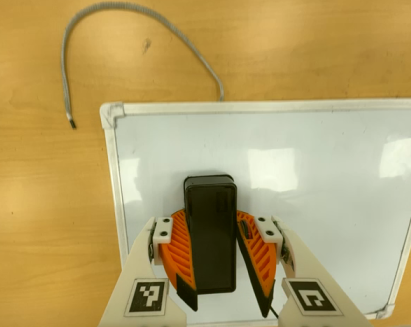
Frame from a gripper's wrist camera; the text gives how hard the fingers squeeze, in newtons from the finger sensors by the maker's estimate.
{"total": 13.9, "left": 15.4, "right": 12.5}